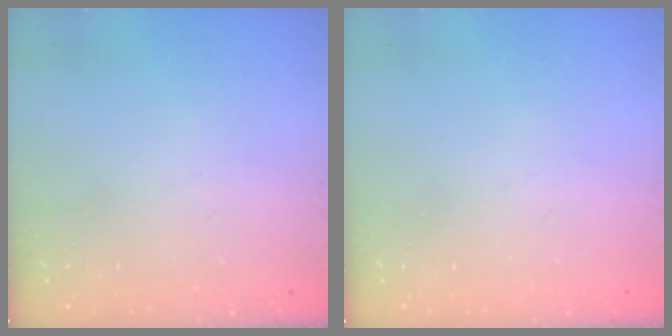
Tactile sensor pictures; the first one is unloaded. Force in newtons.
{"total": 0.0}